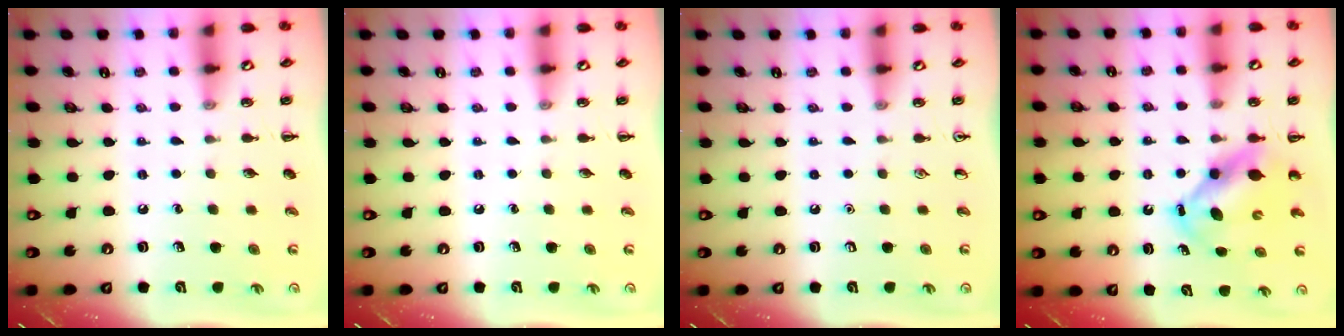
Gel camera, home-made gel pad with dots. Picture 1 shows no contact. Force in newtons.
{"total": 0.0}
{"total": 0.0}
{"total": 6.6, "press": 6.5, "slide": 1.2}